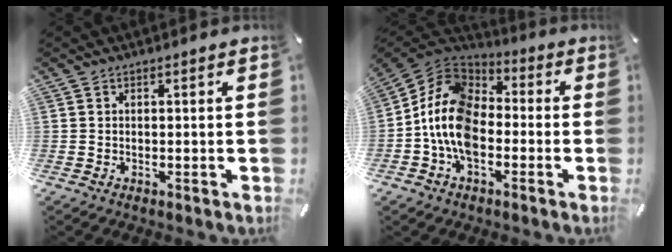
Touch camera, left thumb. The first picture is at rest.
{"total": 13.0, "force": [-4.7, 9.0, 8.1], "torque": [-0.187, 0.025, -0.095]}